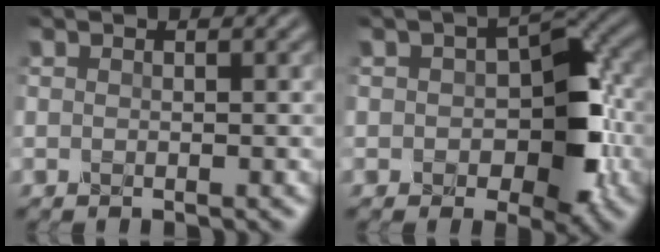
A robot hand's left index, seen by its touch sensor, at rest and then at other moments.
{"total": 6.6, "force": [-1.0, 4.0, 5.2], "torque": [-0.062, 0.004, -0.019]}